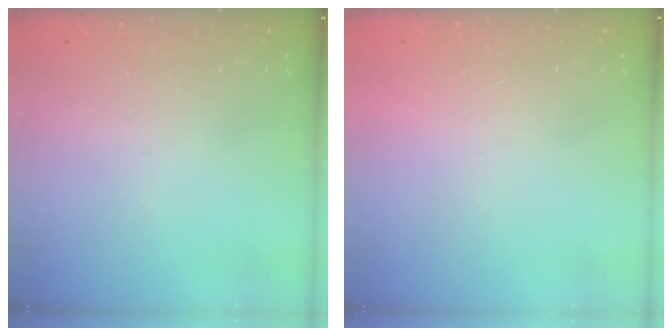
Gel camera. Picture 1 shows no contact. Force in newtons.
{"total": 1.7, "press": 1.7, "slide": 0.1}